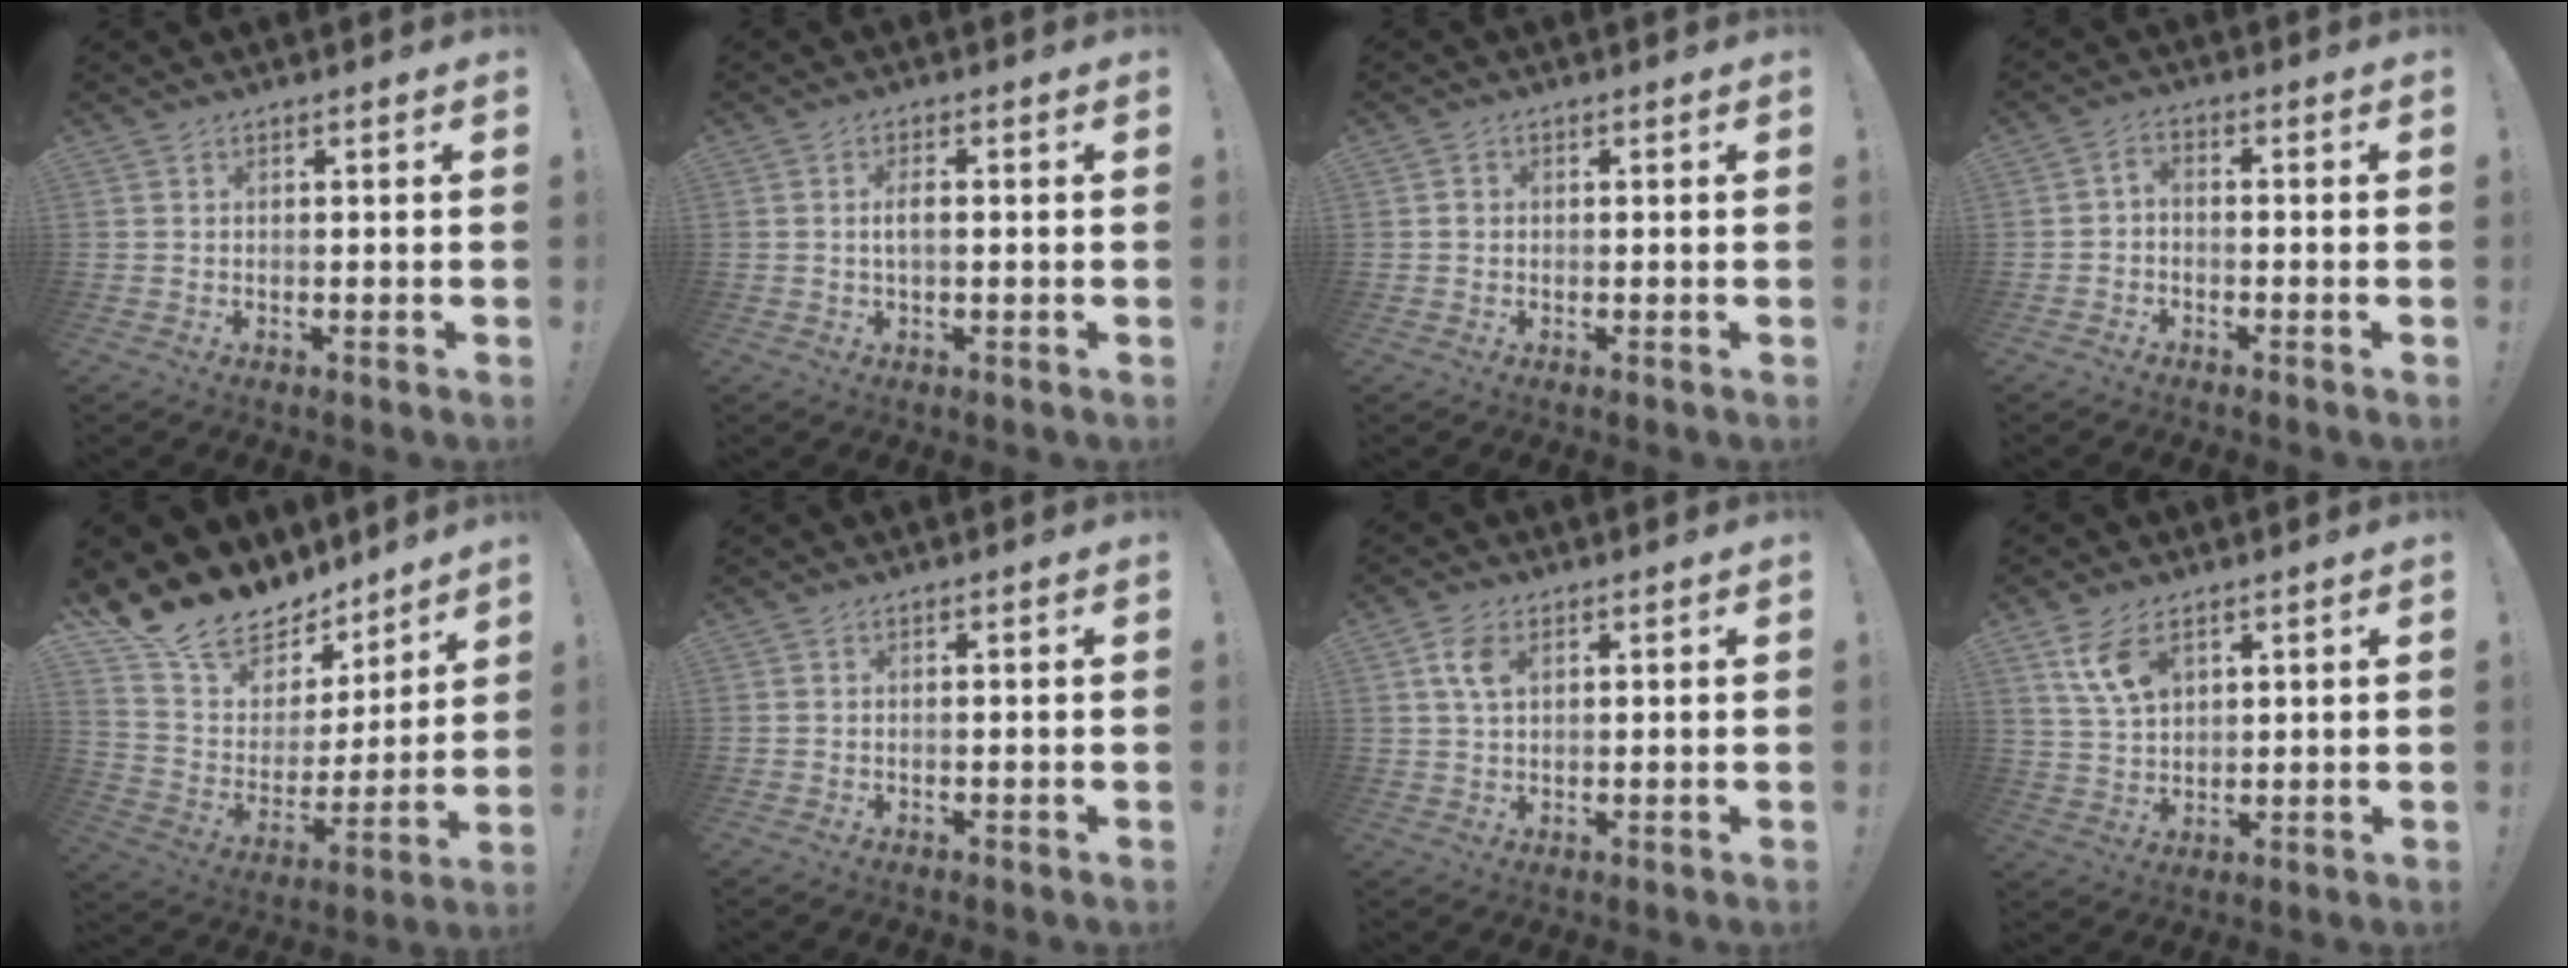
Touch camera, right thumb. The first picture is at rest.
{"total": 3.2, "force": [-0.1, 1.2, 3.0], "torque": [-0.056, 0.008, -0.003]}
{"total": 1.2, "force": [-0.1, 1.1, 0.4], "torque": [-0.014, 0.007, 0.000]}
{"total": 2.5, "force": [-1.9, 1.0, 1.3], "torque": [-0.039, 0.006, -0.039]}
{"total": 15.9, "force": [13.3, 7.8, 3.7], "torque": [-0.084, -0.102, 0.254]}
{"total": 0.0}
{"total": 5.9, "force": [2.3, 3.3, 4.3], "torque": [-0.088, 0.002, 0.042]}
{"total": 8.9, "force": [4.9, 4.8, 5.7], "torque": [-0.104, -0.018, 0.093]}